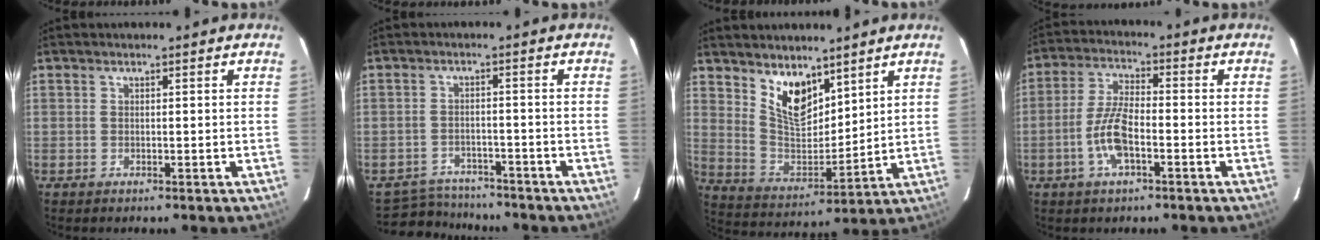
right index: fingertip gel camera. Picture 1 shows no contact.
{"total": 8.2, "force": [-7.5, 3.1, 0.9], "torque": [-0.038, 0.011, -0.112]}
{"total": 10.5, "force": [7.0, 5.1, 6.0], "torque": [-0.104, -0.006, 0.143]}
{"total": 8.0, "force": [-3.0, 2.8, 6.9], "torque": [-0.146, 0.004, -0.059]}